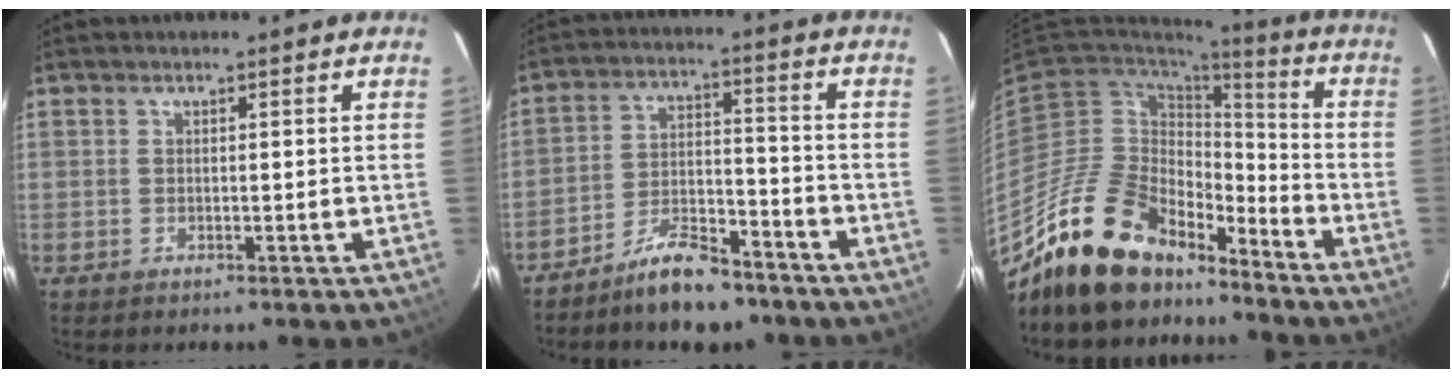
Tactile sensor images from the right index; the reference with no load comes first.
{"total": 10.0, "force": [-8.1, 3.5, 4.7], "torque": [-0.098, 0.017, -0.138]}
{"total": 19.7, "force": [-15.7, 9.0, 7.9], "torque": [-0.157, 0.011, -0.263]}